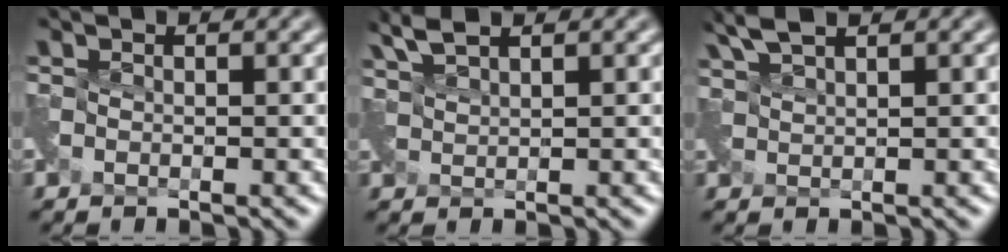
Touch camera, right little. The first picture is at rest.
{"total": 3.1, "force": [2.8, 0.2, 1.3], "torque": [-0.035, 0.015, 0.060]}
{"total": 3.3, "force": [3.0, 0.3, 1.4], "torque": [-0.037, 0.016, 0.061]}